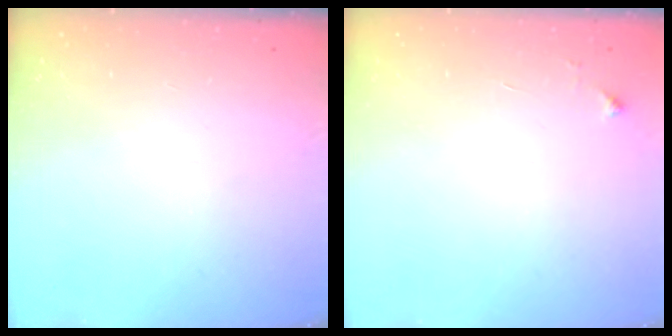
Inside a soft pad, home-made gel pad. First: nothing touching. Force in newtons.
{"total": 3.9, "press": 3.8, "slide": 0.6}